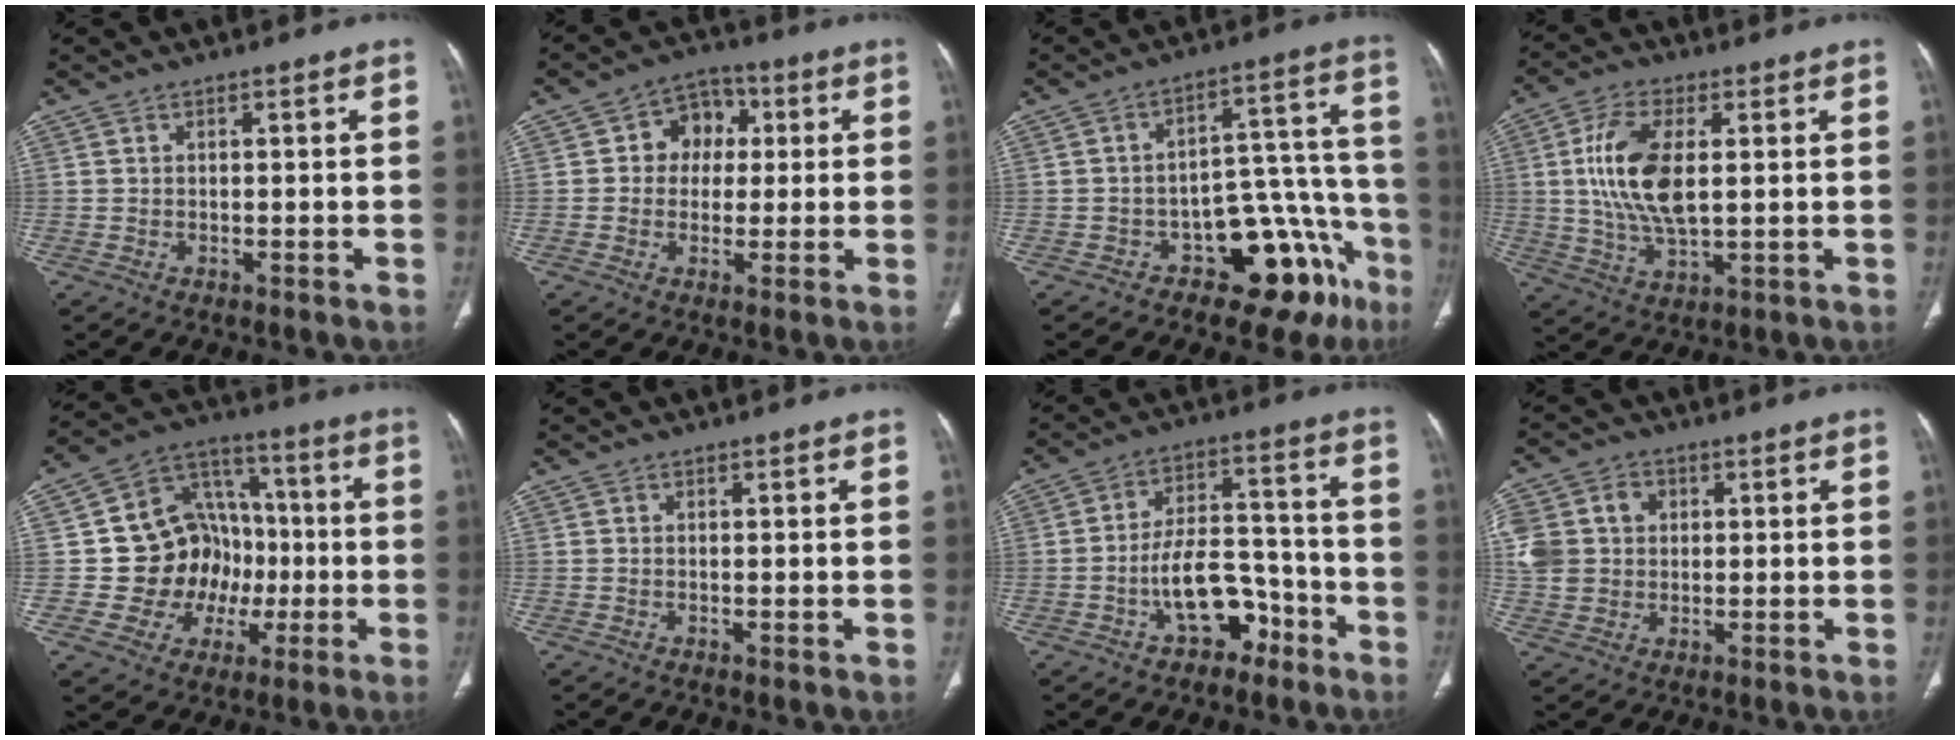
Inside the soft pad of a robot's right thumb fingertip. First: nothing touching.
{"total": 7.9, "force": [1.2, 6.6, 4.2], "torque": [-0.019, 0.012, 0.010]}
{"total": 17.0, "force": [-9.8, 8.8, 10.7], "torque": [-0.064, 0.111, -0.132]}
{"total": 12.9, "force": [1.9, 6.2, 11.2], "torque": [-0.224, -0.007, 0.039]}
{"total": 16.0, "force": [-1.5, 14.4, 6.8], "torque": [-0.047, 0.038, -0.013]}
{"total": 0.0}
{"total": 10.7, "force": [-5.3, 6.4, 6.8], "torque": [-0.090, 0.063, -0.082]}
{"total": 12.0, "force": [2.5, 10.1, 6.0], "torque": [-0.128, 0.017, 0.051]}